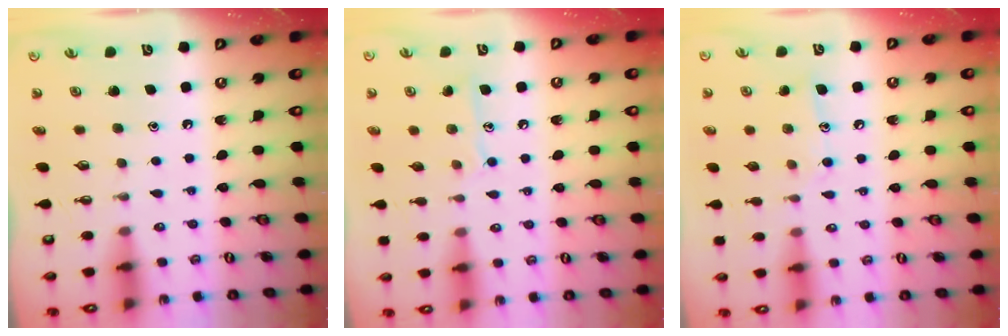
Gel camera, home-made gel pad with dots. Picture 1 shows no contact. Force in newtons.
{"total": 8.6, "press": 8.6, "slide": 0.4}
{"total": 9.1, "press": 9.1, "slide": 0.6}